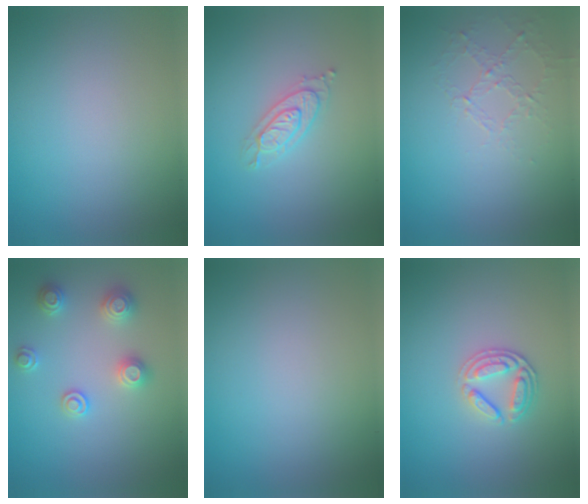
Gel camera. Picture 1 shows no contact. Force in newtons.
{"total": 2.6, "press": 2.6, "slide": 0.5}
{"total": 1.1, "press": 0.5, "slide": 1.0}
{"total": 2.8, "press": 2.8, "slide": 0.5}
{"total": 0.0}
{"total": 2.6, "press": 2.5, "slide": 0.8}